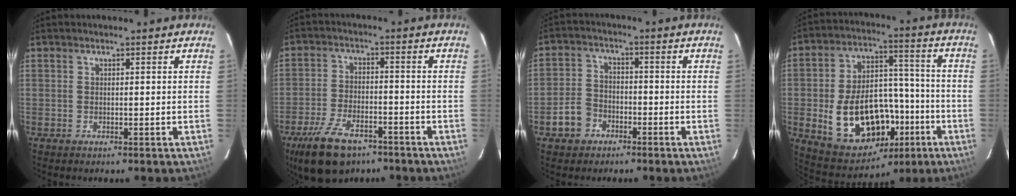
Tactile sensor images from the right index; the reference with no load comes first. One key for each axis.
{"total": 12.8, "fx": -8.6, "fy": 6.1, "fz": 7.2, "tx": -0.168, "ty": -0.013, "tz": -0.149}
{"total": 5.8, "fx": -3.3, "fy": 4.4, "fz": 1.8, "tx": -0.052, "ty": 0.018, "tz": -0.054}
{"total": 21.4, "fx": -6.5, "fy": 13.4, "fz": 15.3, "tx": -0.304, "ty": 0.025, "tz": -0.070}